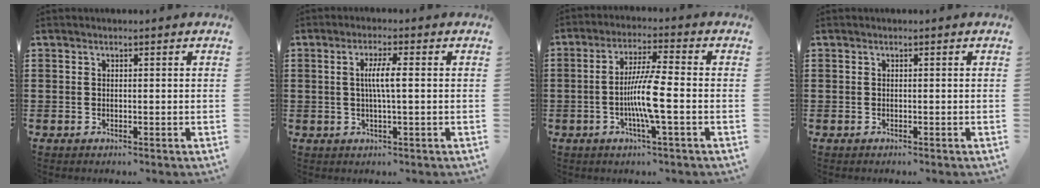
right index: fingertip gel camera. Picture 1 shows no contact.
{"total": 3.8, "force": [0.1, 0.2, 3.8], "torque": [-0.071, -0.002, -0.001]}
{"total": 7.9, "force": [-1.8, 0.4, 7.6], "torque": [-0.158, -0.015, -0.042]}
{"total": 0.0}